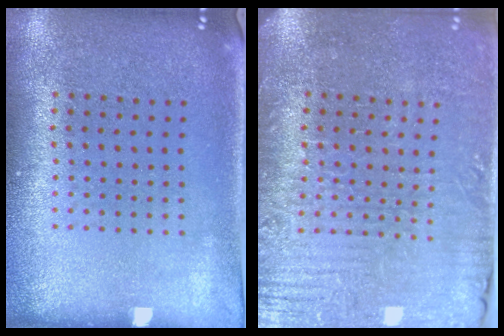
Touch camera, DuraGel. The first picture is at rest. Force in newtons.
{"total": 3.9, "press": 3.8, "slide": 0.8}